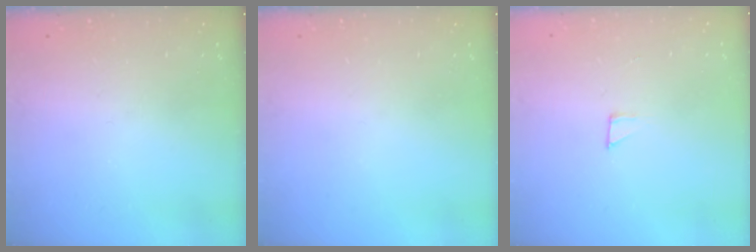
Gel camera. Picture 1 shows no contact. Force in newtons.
{"total": 0.0}
{"total": 2.3, "press": 2.3, "slide": 0.2}